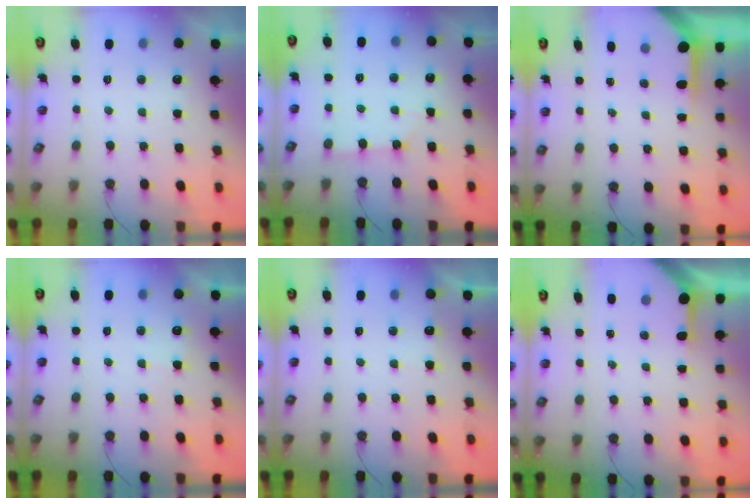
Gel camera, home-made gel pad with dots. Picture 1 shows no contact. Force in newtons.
{"total": 1.9, "press": 1.8, "slide": 0.3}
{"total": 3.9, "press": 3.9, "slide": 0.3}
{"total": 4.3, "press": 4.3, "slide": 0.6}
{"total": 3.8, "press": 3.8, "slide": 0.6}
{"total": 3.2, "press": 3.2, "slide": 0.4}